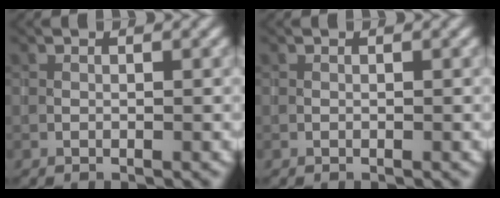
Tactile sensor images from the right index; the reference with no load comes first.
{"total": 0.0}